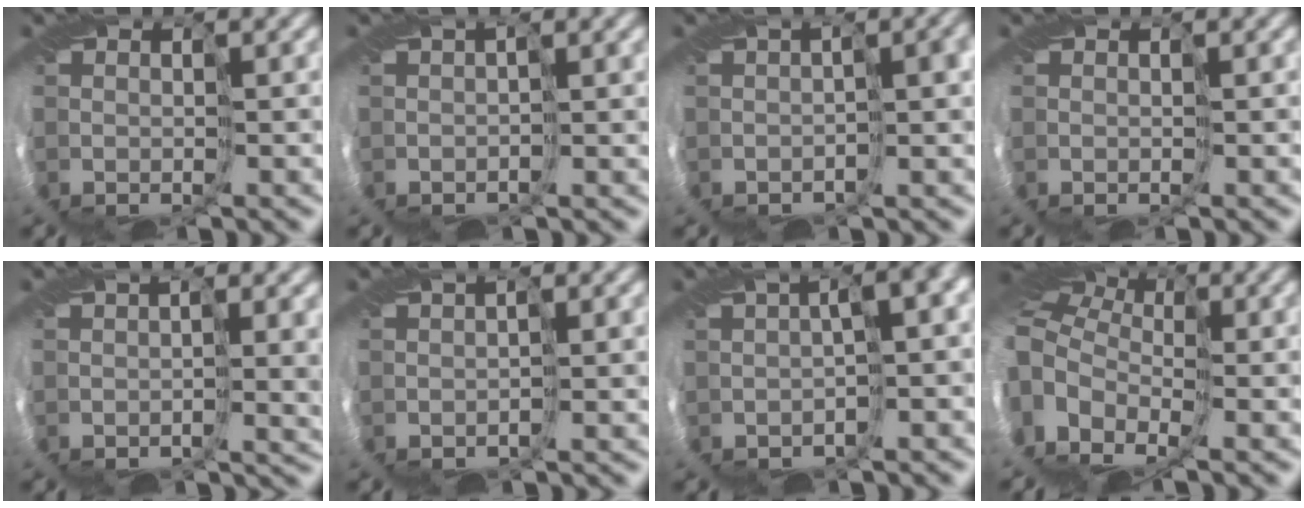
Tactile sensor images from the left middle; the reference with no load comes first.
{"total": 1.2, "force": [0.6, 0.1, 1.1], "torque": [-0.012, 0.005, 0.006]}
{"total": 3.4, "force": [0.2, 1.4, 3.1], "torque": [-0.033, 0.013, 0.005]}
{"total": 0.0}
{"total": 5.8, "force": [1.5, 2.7, 5.0], "torque": [-0.077, 0.010, 0.034]}
{"total": 1.9, "force": [0.7, 1.1, 1.4], "torque": [-0.022, 0.011, 0.012]}
{"total": 6.8, "force": [-0.5, 2.9, 6.1], "torque": [-0.074, 0.019, -0.001]}
{"total": 12.5, "force": [1.8, 8.6, 8.9], "torque": [-0.198, 0.001, 0.017]}